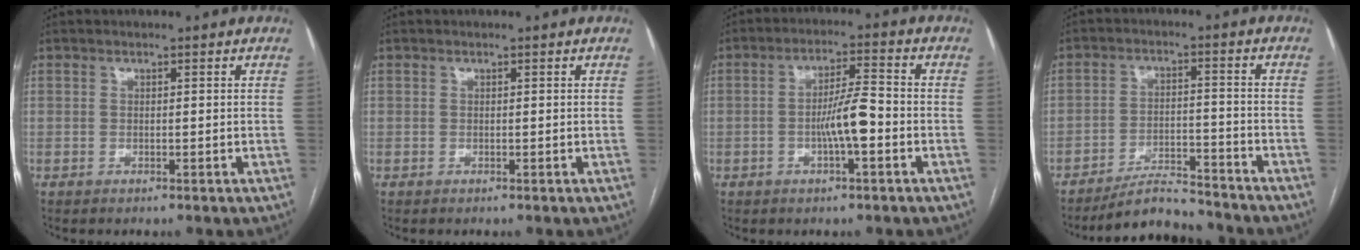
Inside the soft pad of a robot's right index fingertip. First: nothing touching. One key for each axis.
{"total": 0.0}
{"total": 6.4, "fx": -1.7, "fy": 0.7, "fz": 6.1, "tx": -0.116, "ty": 0.009, "tz": -0.031}
{"total": 7.3, "fx": -7.1, "fy": 1.2, "fz": 1.3, "tx": -0.020, "ty": 0.004, "tz": -0.119}